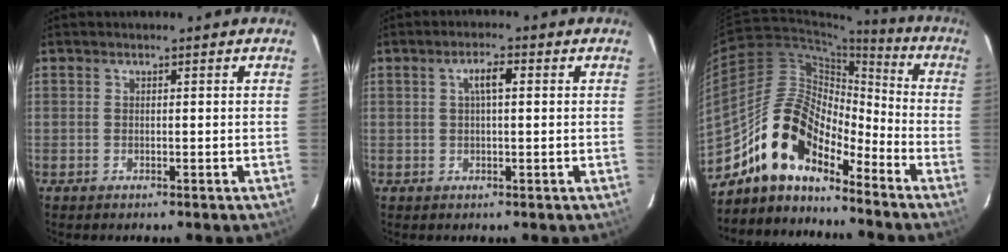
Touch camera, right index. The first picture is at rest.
{"total": 3.2, "force": [0.8, 0.8, 3.0], "torque": [-0.058, 0.009, 0.015]}
{"total": 13.7, "force": [-10.9, 5.3, 6.5], "torque": [-0.115, 0.024, -0.214]}